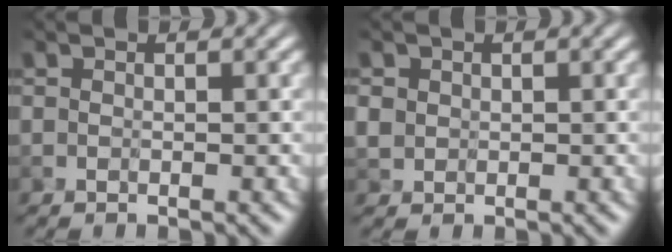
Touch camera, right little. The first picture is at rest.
{"total": 1.2, "force": [0.2, 1.2, 0.3], "torque": [-0.007, -0.004, 0.008]}